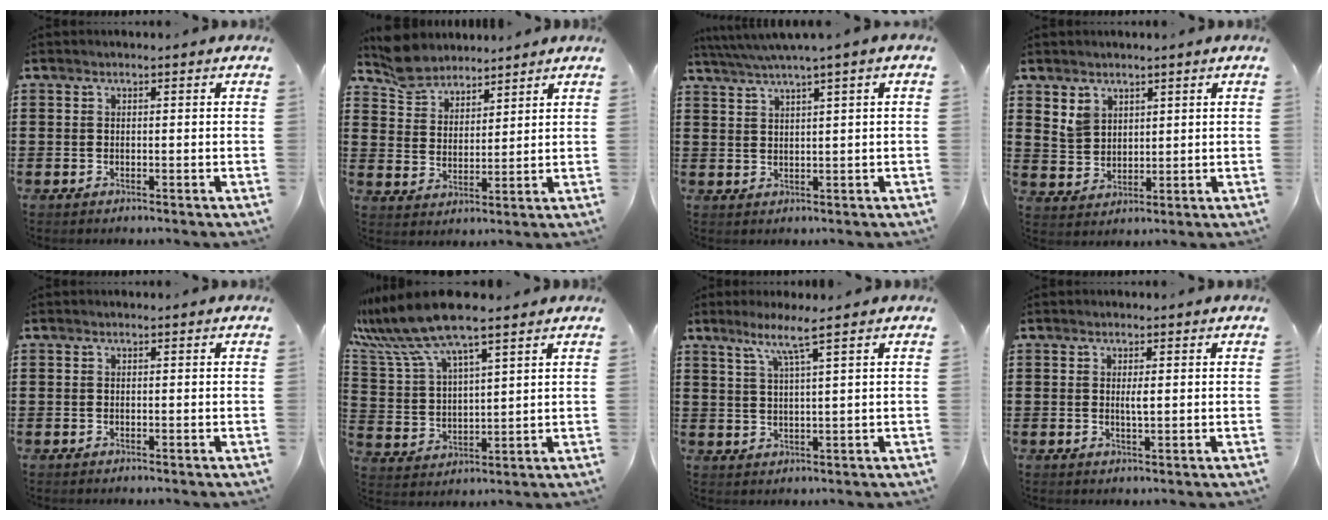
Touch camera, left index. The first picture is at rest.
{"total": 5.6, "force": [5.2, 2.2, 0.3], "torque": [-0.032, -0.008, 0.099]}
{"total": 2.7, "force": [1.7, -0.5, 2.1], "torque": [-0.045, -0.003, 0.028]}
{"total": 3.6, "force": [2.5, 2.5, 0.7], "torque": [-0.023, 0.009, 0.049]}
{"total": 0.0}
{"total": 10.7, "force": [8.7, 1.5, 6.0], "torque": [-0.154, -0.033, 0.150]}
{"total": 6.8, "force": [4.4, -0.9, 5.1], "torque": [-0.113, -0.014, 0.071]}
{"total": 1.9, "force": [0.3, 0.3, 1.9], "torque": [-0.037, 0.000, 0.004]}